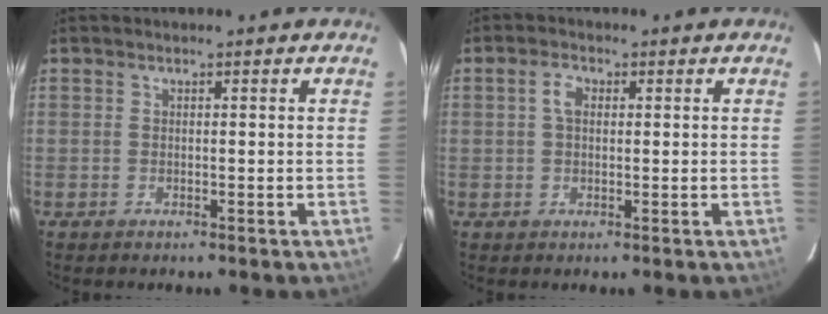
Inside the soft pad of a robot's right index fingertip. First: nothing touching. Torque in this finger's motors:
{"motor_torque": [0.20, -0.08, 0.27, 0.04]}